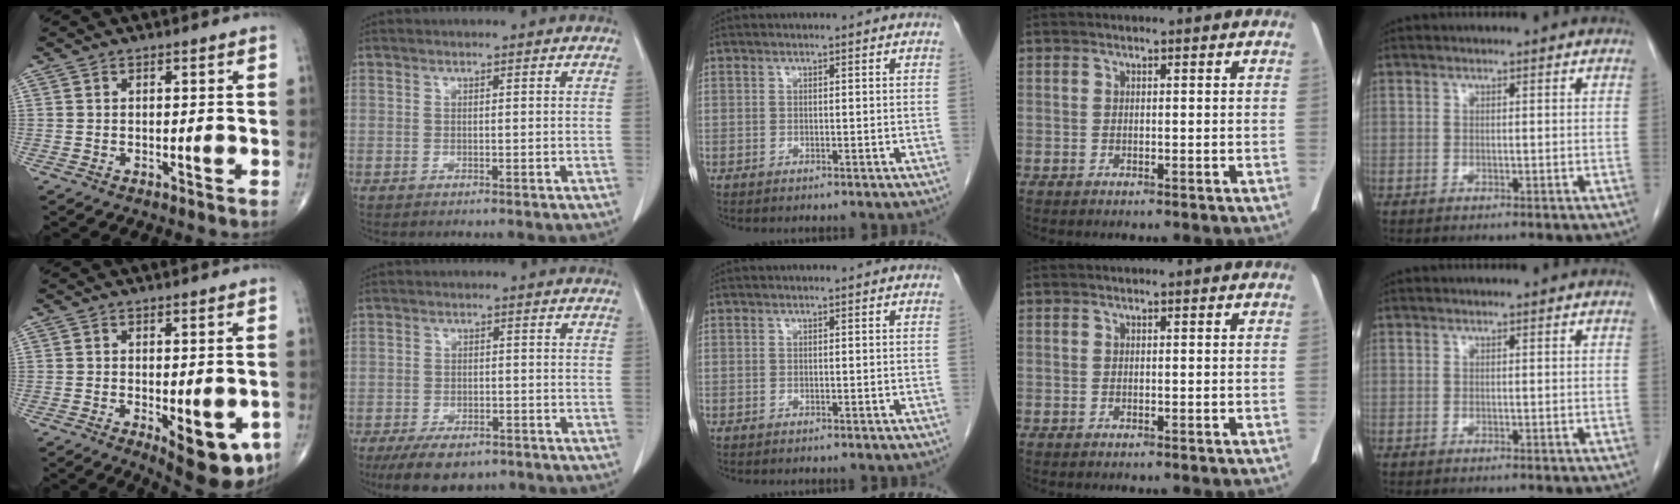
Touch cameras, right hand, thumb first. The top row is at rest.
{"thumb": {"total": 11.7, "force": [-4.0, 4.8, 10.0], "torque": [-0.115, -0.009, -0.043]}, "index": {"total": 7.6, "force": [-5.5, 3.6, 3.8], "torque": [-0.060, -0.002, -0.086]}}